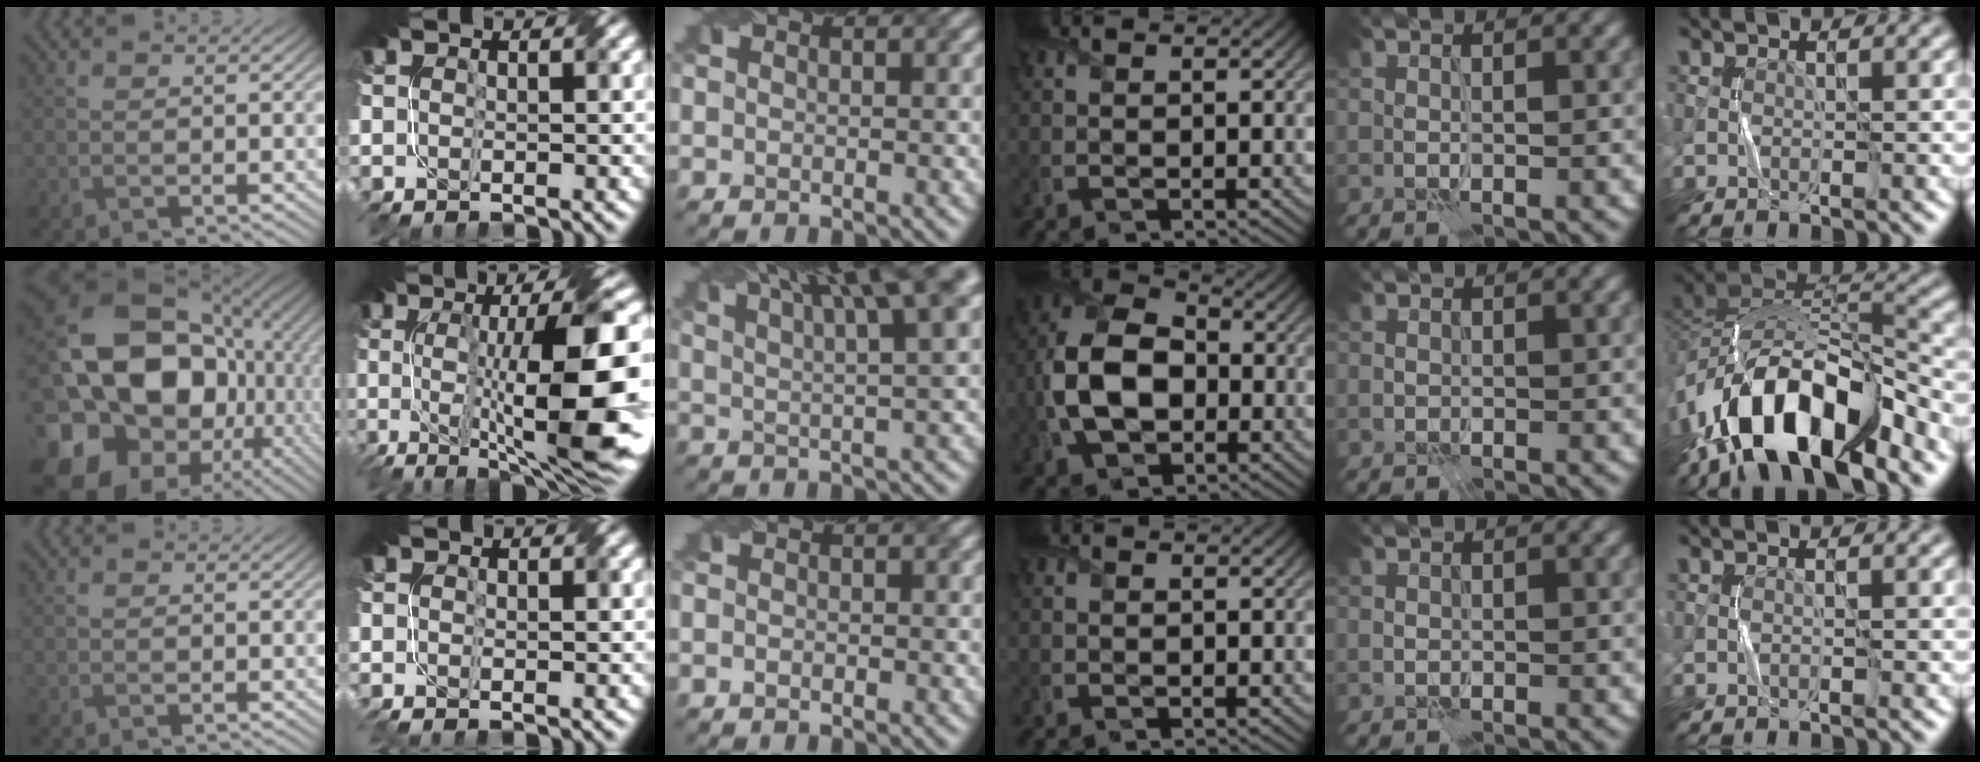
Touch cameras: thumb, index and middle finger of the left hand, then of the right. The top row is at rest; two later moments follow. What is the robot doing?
{"motion": "fold", "object": "netting"}